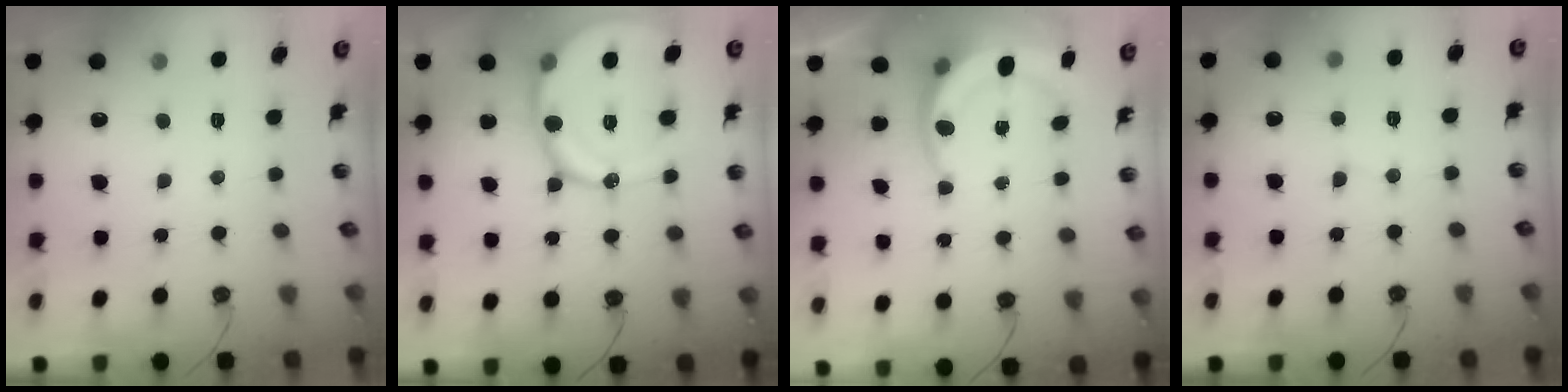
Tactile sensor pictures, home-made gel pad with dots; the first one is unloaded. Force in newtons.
{"total": 16.8, "press": 16.7, "slide": 2.2}
{"total": 7.2, "press": 7.1, "slide": 1.3}
{"total": 3.3, "press": 3.3, "slide": 0.3}